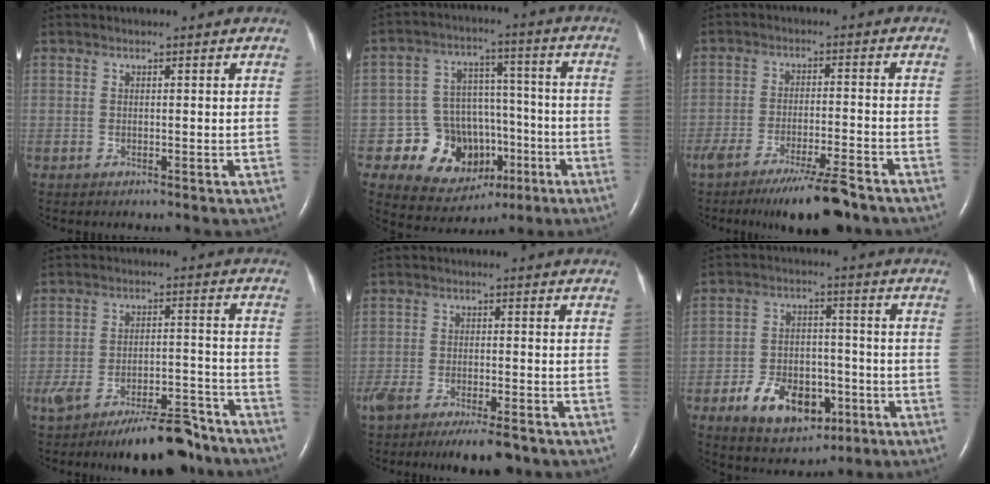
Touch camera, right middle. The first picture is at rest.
{"total": 11.3, "force": [-3.9, 10.1, 3.4], "torque": [-0.045, 0.049, -0.043]}
{"total": 10.7, "force": [-8.5, 1.0, 6.4], "torque": [-0.101, -0.022, -0.135]}
{"total": 13.5, "force": [-10.9, 3.8, 6.9], "torque": [-0.104, 0.027, -0.171]}
{"total": 10.5, "force": [-8.0, 2.9, 6.1], "torque": [-0.106, -0.012, -0.128]}
{"total": 11.4, "force": [-5.2, 6.9, 7.4], "torque": [-0.134, 0.010, -0.076]}